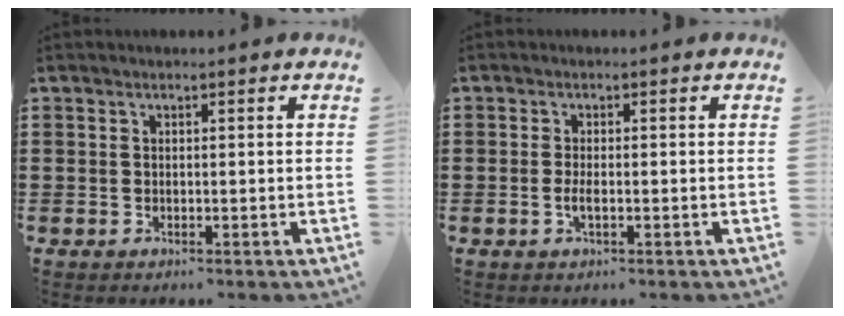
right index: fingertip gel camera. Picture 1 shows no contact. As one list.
[{"total": 1.8, "force": [-0.5, 0.4, 1.7], "torque": [-0.038, -0.003, -0.012]}]